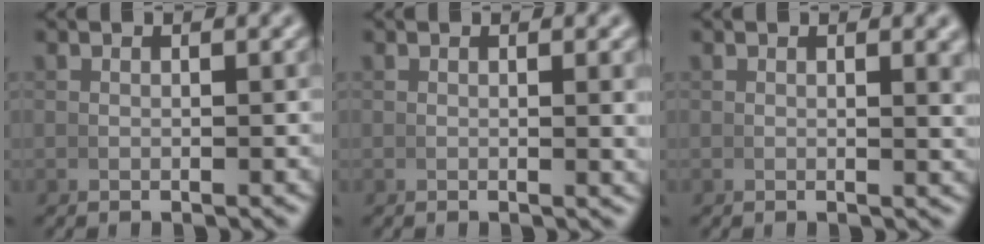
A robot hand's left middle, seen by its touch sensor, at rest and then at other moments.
{"total": 0.8, "force": [0.4, 0.0, 0.7], "torque": [-0.011, 0.002, 0.007]}
{"total": 1.0, "force": [0.7, 0.0, 0.7], "torque": [-0.010, -0.001, 0.011]}